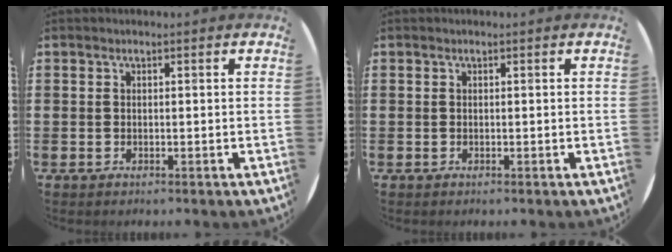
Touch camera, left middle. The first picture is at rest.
{"total": 0.0}